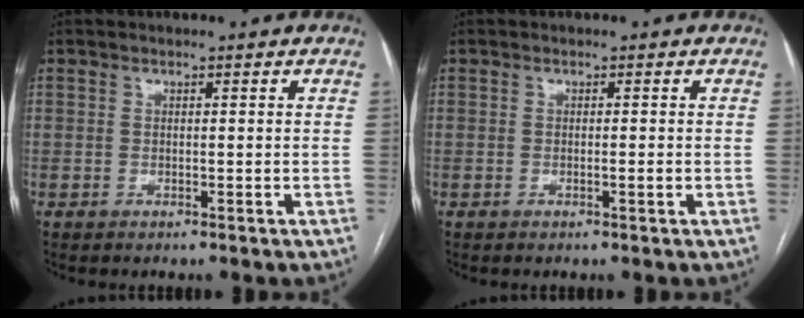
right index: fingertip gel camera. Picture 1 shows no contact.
{"total": 0.8, "force": [-0.2, 0.0, 0.8], "torque": [-0.014, -0.001, -0.003]}